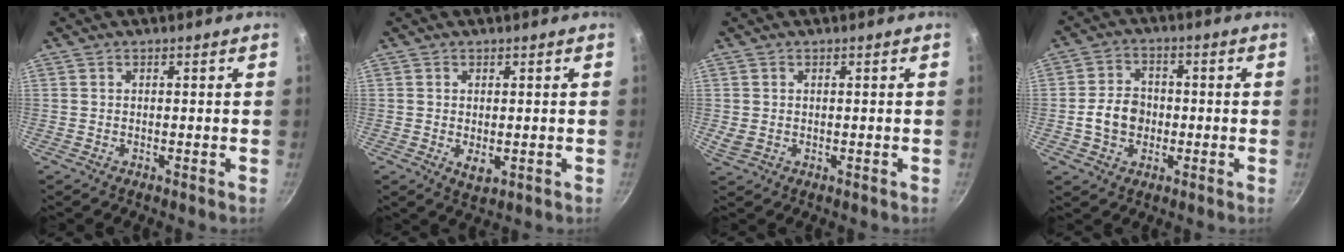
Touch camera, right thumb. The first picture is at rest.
{"total": 2.8, "force": [-0.3, 1.5, 2.3], "torque": [-0.037, -0.011, -0.001]}
{"total": 1.7, "force": [0.1, 1.2, 1.2], "torque": [-0.021, -0.001, 0.010]}
{"total": 7.2, "force": [-1.1, 5.8, 4.1], "torque": [-0.048, 0.017, -0.025]}